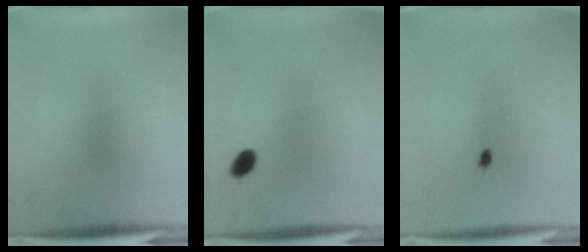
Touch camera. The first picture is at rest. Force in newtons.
{"total": 2.4}
{"total": 1.4}